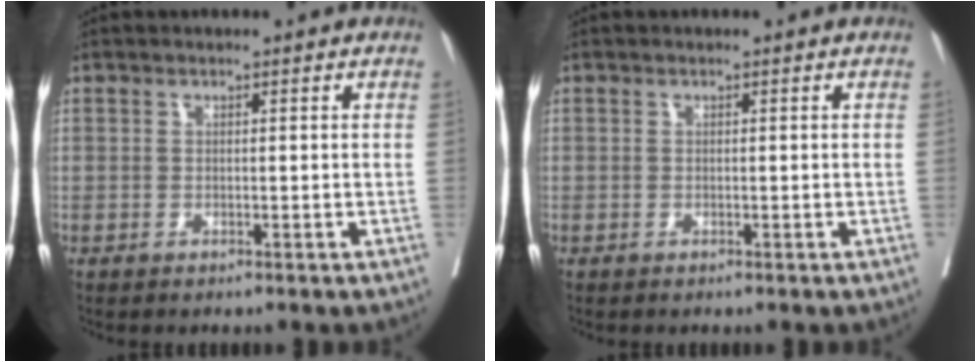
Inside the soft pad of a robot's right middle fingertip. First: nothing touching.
{"total": 0.0}